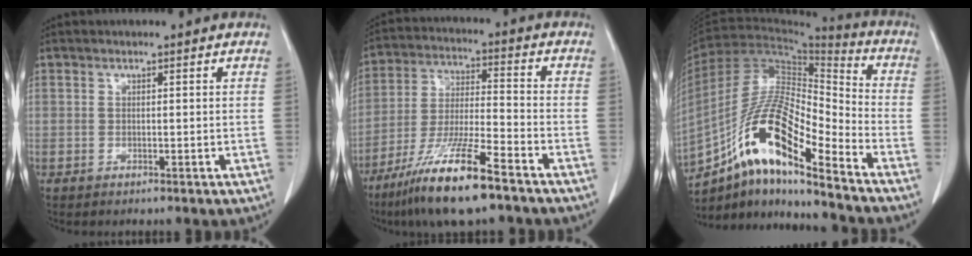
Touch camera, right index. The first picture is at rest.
{"total": 14.4, "force": [-9.6, 1.0, 10.7], "torque": [-0.218, -0.036, -0.177]}
{"total": 17.6, "force": [-11.0, 2.7, 13.5], "torque": [-0.260, 0.007, -0.194]}